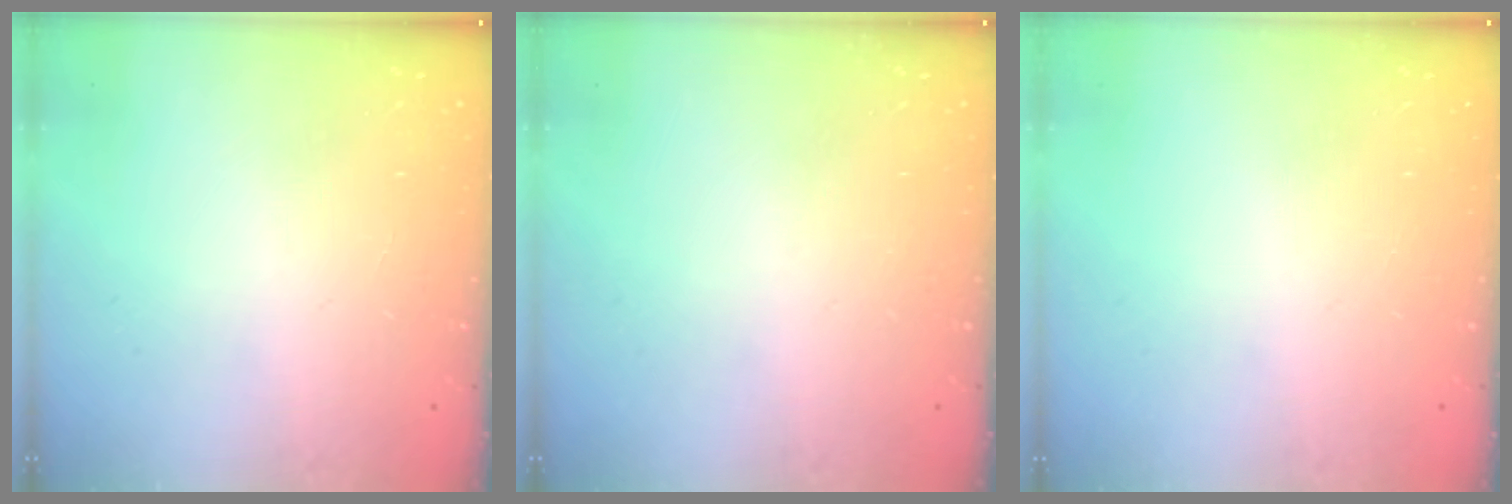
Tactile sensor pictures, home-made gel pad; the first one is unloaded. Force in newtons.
{"total": 0.0}
{"total": 0.0}